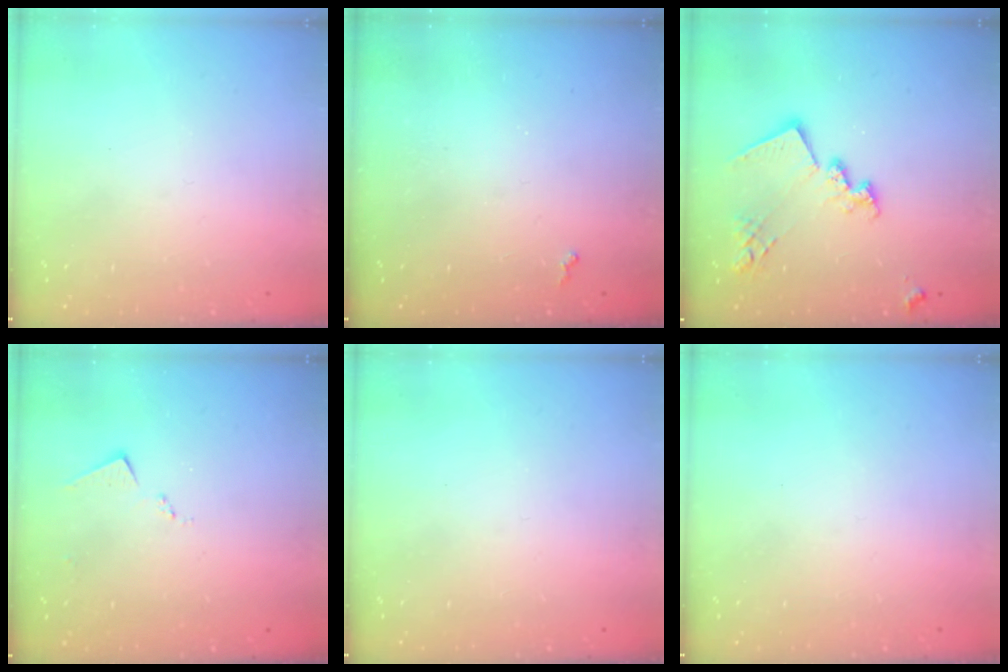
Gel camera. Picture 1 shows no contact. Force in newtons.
{"total": 2.3, "press": 2.3, "slide": 0.5}
{"total": 15.2, "press": 15.2, "slide": 0.8}
{"total": 6.8, "press": 6.8, "slide": 0.3}
{"total": 0.0}
{"total": 0.0}